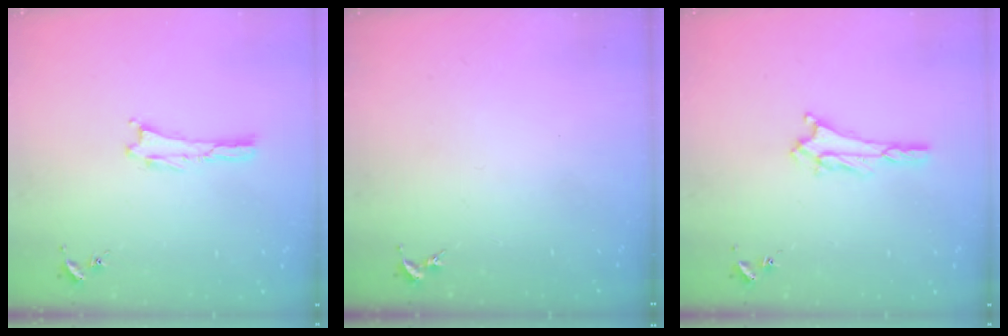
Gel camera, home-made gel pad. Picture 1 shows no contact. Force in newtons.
{"total": 0.0}
{"total": 2.4, "press": 2.4, "slide": 0.4}